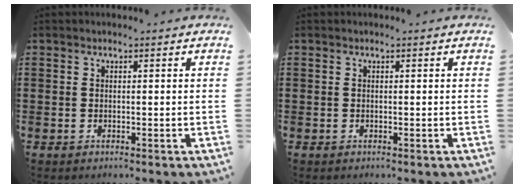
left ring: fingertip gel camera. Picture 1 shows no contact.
{"total": 0.0}